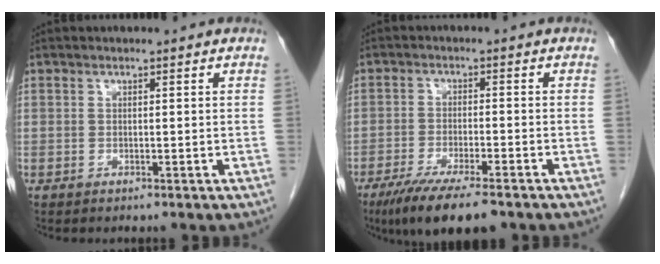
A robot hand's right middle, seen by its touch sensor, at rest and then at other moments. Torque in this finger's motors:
{"motor_torque": [1.20, -0.94, 0.19, 0.10]}